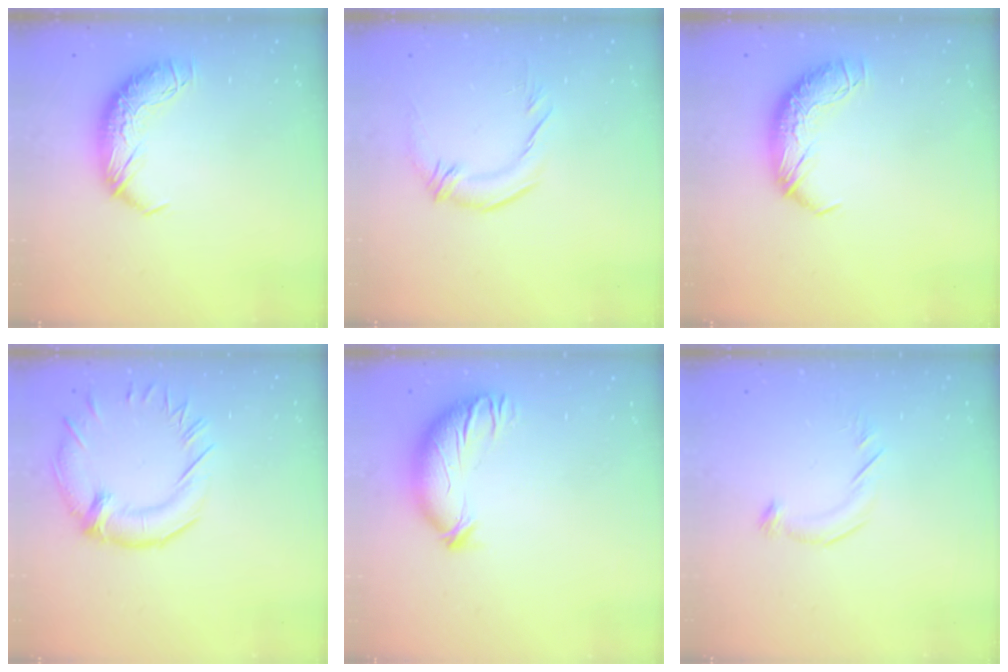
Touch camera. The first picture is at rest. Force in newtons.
{"total": 2.0, "press": 0.3, "slide": 2.0}
{"total": 0.0}
{"total": 2.0, "press": 1.7, "slide": 1.0}
{"total": 3.8, "press": 3.0, "slide": 2.2}
{"total": 5.9, "press": 5.8, "slide": 1.3}